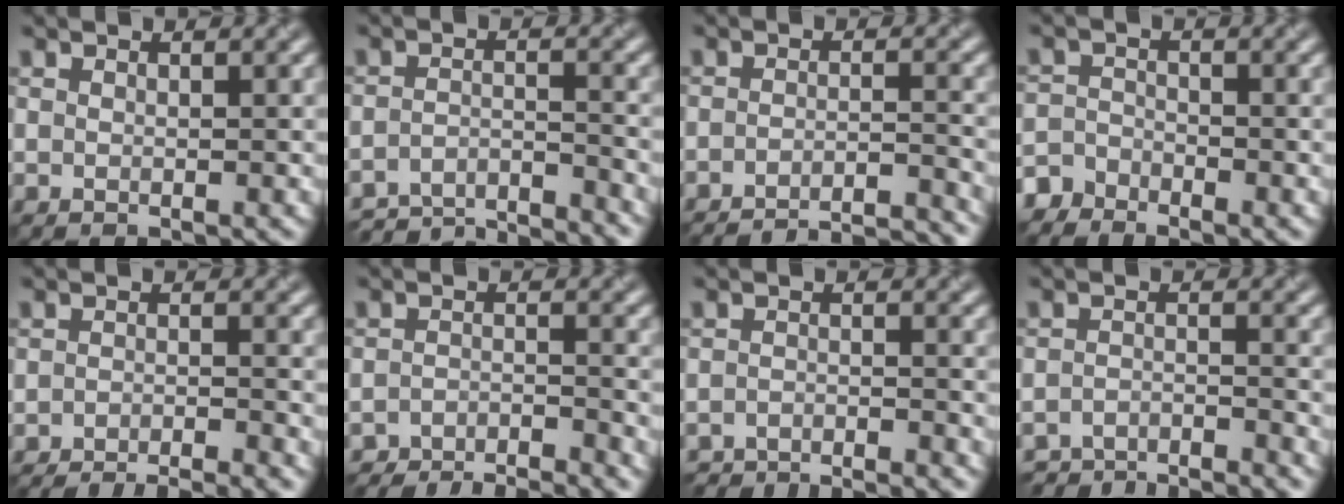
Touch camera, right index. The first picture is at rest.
{"total": 7.5, "force": [-7.0, 1.2, 2.3], "torque": [-0.039, -0.008, -0.118]}
{"total": 13.0, "force": [-12.2, 3.0, 3.4], "torque": [-0.015, 0.010, -0.137]}
{"total": 2.1, "force": [-2.0, 0.7, 0.0], "torque": [-0.003, 0.001, -0.050]}
{"total": 7.1, "force": [-6.6, 1.2, 2.4], "torque": [-0.027, -0.006, -0.091]}
{"total": 6.2, "force": [-6.0, 0.5, 1.4], "torque": [-0.021, -0.007, -0.101]}
{"total": 5.5, "force": [-5.5, 0.3, 0.6], "torque": [-0.009, -0.009, -0.082]}
{"total": 6.0, "force": [-5.9, 0.5, 0.9], "torque": [-0.017, -0.007, -0.098]}